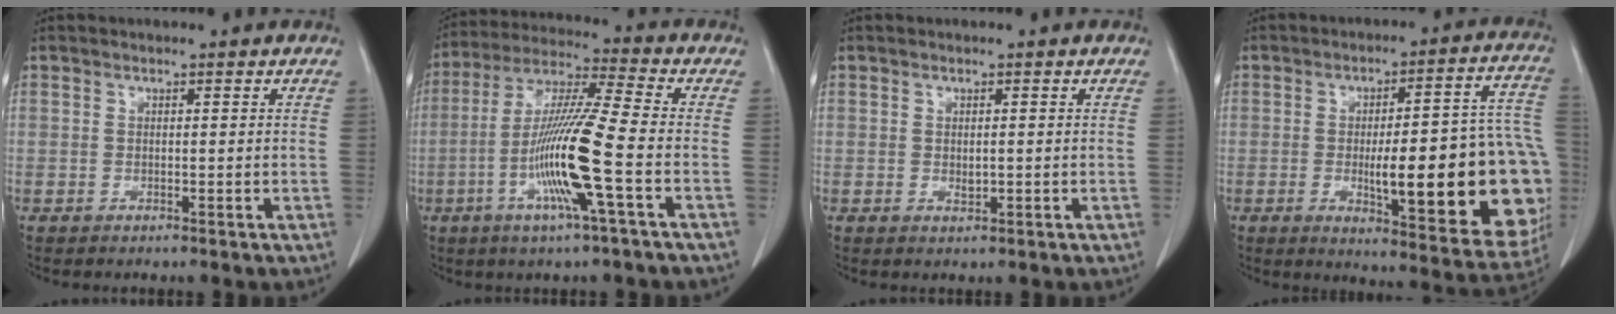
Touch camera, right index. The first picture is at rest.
{"total": 14.1, "force": [-4.0, -0.5, 13.5], "torque": [-0.272, -0.008, -0.086]}
{"total": 1.1, "force": [0.0, 0.6, 1.0], "torque": [-0.016, -0.003, 0.002]}
{"total": 24.5, "force": [-4.0, 5.1, 23.7], "torque": [-0.226, 0.018, -0.037]}